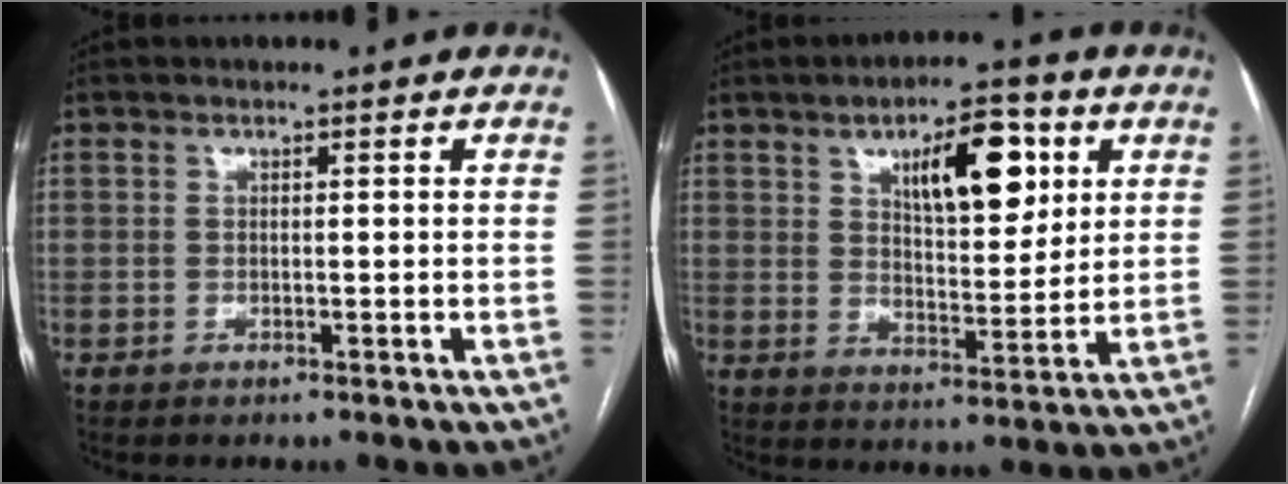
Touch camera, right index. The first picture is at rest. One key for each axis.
{"total": 11.4, "fx": 4.8, "fy": 4.2, "fz": 9.5, "tx": -0.143, "ty": 0.011, "tz": 0.079}